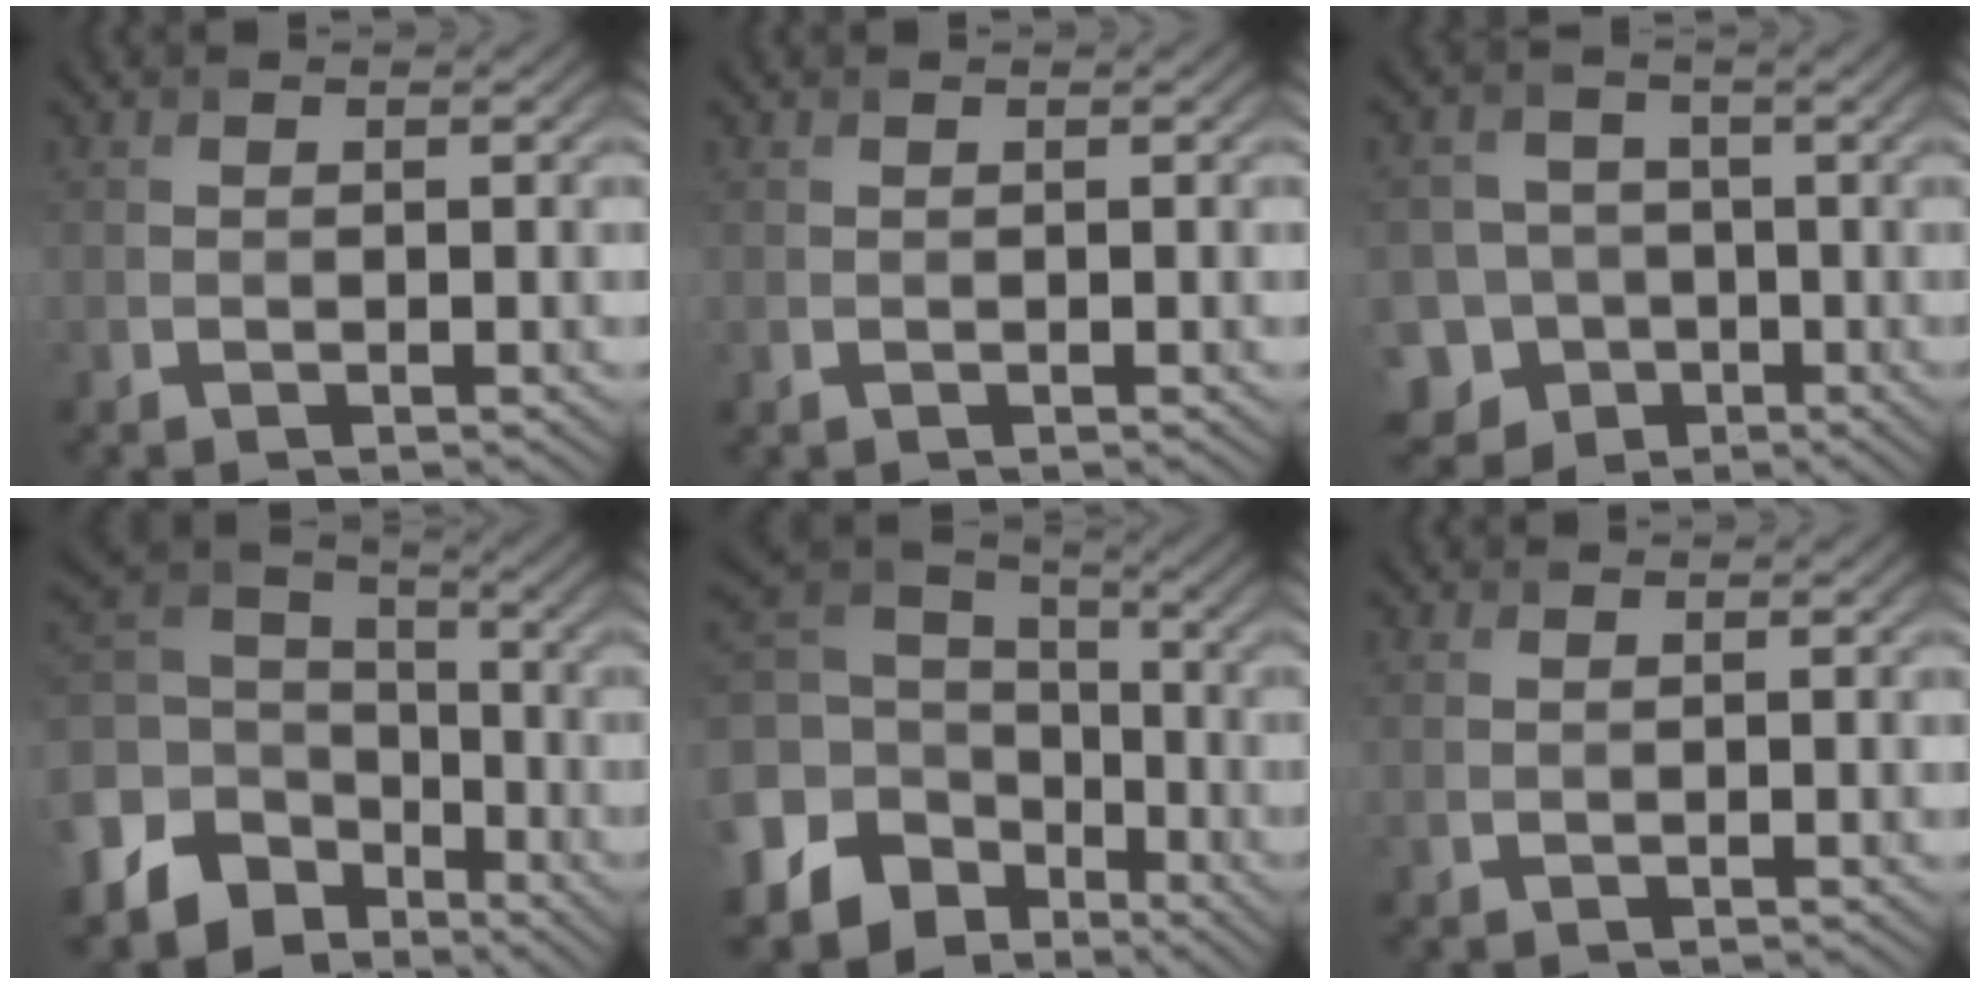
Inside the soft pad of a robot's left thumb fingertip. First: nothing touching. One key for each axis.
{"total": 0.0}
{"total": 12.5, "fx": -6.5, "fy": 10.2, "fz": 3.0, "tx": -0.099, "ty": -0.037, "tz": -0.121}
{"total": 14.3, "fx": -5.8, "fy": 11.6, "fz": 5.8, "tx": -0.215, "ty": -0.042, "tz": -0.102}
{"total": 17.0, "fx": -5.7, "fy": 14.3, "fz": 7.3, "tx": -0.242, "ty": -0.041, "tz": -0.108}
{"total": 0.8, "fx": 0.4, "fy": 0.3, "fz": 0.6, "tx": -0.018, "ty": 0.000, "tz": 0.010}